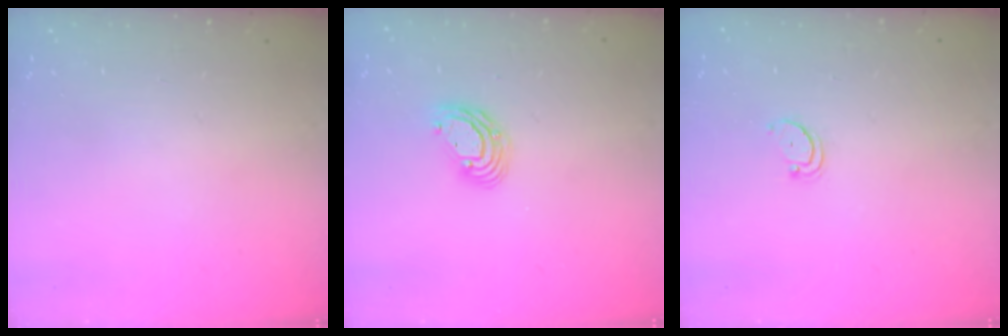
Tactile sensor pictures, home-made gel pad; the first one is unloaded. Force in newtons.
{"total": 7.5, "press": 7.4, "slide": 1.1}
{"total": 2.3, "press": 2.3, "slide": 0.2}